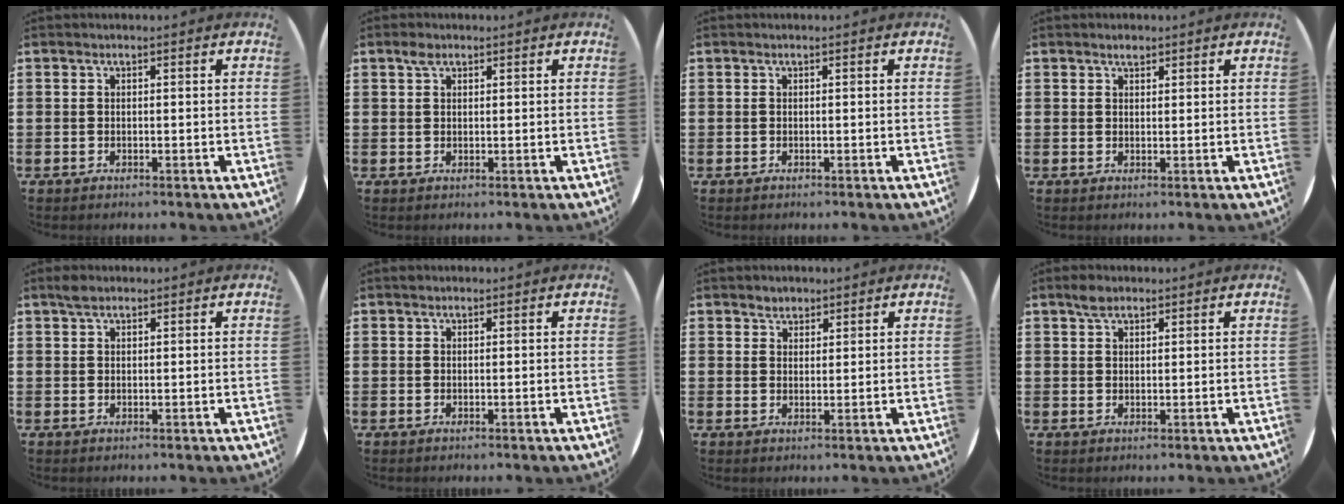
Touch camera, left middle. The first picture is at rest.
{"total": 1.4, "force": [0.9, 0.8, 0.8], "torque": [-0.010, 0.002, 0.015]}
{"total": 0.0}
{"total": 1.2, "force": [1.1, 0.4, 0.4], "torque": [-0.001, 0.000, 0.018]}
{"total": 1.5, "force": [1.2, 0.6, 0.7], "torque": [-0.016, 0.005, 0.023]}
{"total": 0.0}
{"total": 2.0, "force": [1.8, 0.9, 0.0], "torque": [-0.001, 0.003, 0.035]}
{"total": 2.1, "force": [1.7, 1.0, 0.9], "torque": [-0.012, 0.002, 0.030]}